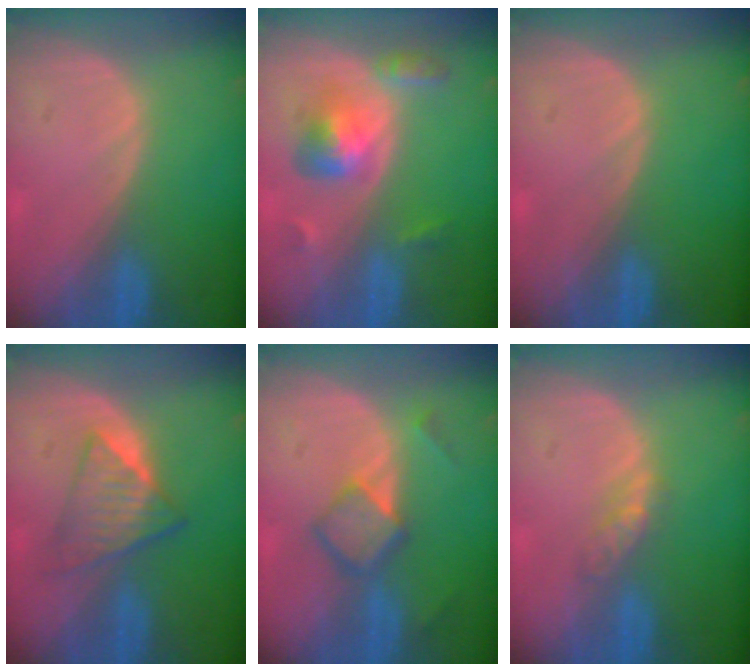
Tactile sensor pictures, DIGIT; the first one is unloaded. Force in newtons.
{"total": 6.0, "press": 5.3, "slide": 2.8}
{"total": 0.0}
{"total": 6.0, "press": 5.6, "slide": 1.9}
{"total": 5.7, "press": 4.9, "slide": 3.0}
{"total": 2.8, "press": 2.5, "slide": 1.2}